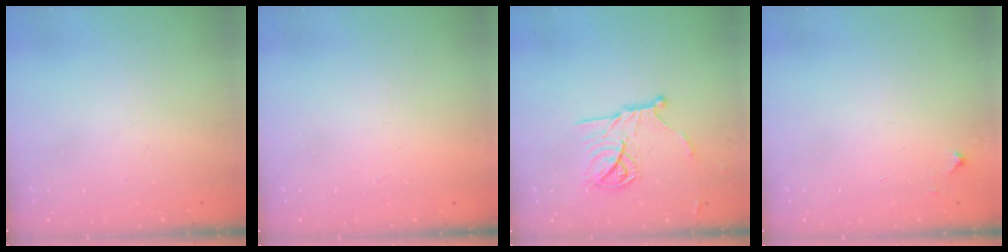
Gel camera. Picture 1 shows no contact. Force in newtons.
{"total": 1.7, "press": 1.7, "slide": 0.1}
{"total": 14.3, "press": 14.2, "slide": 0.5}
{"total": 3.3, "press": 3.2, "slide": 0.4}